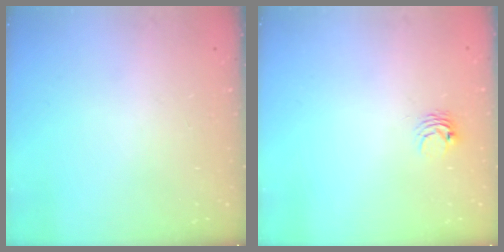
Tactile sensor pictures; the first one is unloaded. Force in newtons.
{"total": 3.7, "press": 3.7, "slide": 0.3}